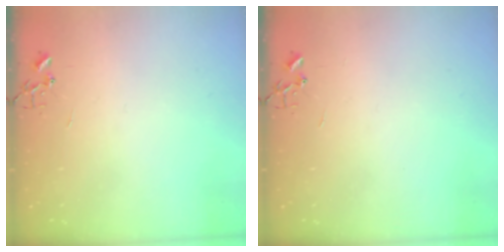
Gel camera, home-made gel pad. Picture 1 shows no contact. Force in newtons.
{"total": 0.0}